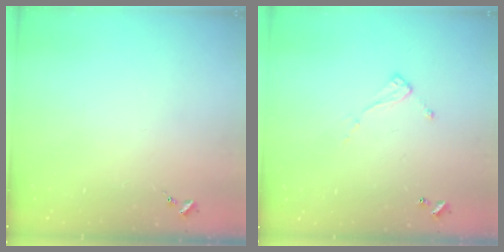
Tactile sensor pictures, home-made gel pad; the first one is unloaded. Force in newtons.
{"total": 6.9, "press": 6.9, "slide": 0.4}